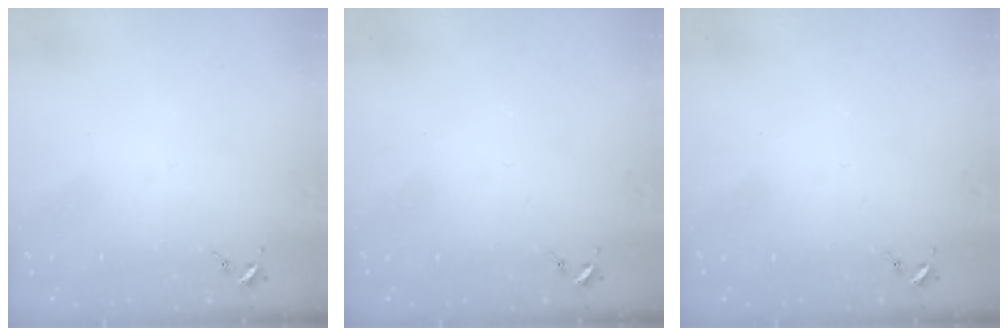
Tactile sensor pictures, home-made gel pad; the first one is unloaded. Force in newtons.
{"total": 0.0}
{"total": 0.0}